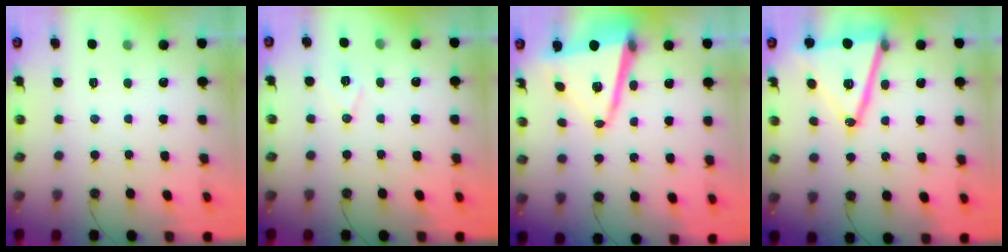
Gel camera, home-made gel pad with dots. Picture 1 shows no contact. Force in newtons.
{"total": 7.2, "press": 6.2, "slide": 3.7}
{"total": 12.8, "press": 12.5, "slide": 2.5}
{"total": 19.0, "press": 18.7, "slide": 3.5}